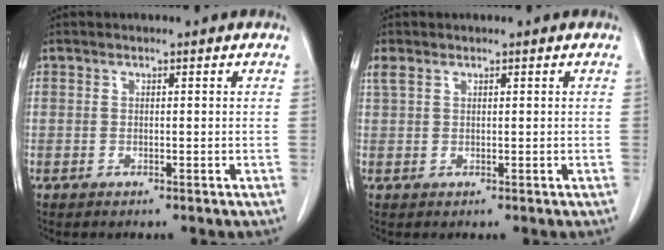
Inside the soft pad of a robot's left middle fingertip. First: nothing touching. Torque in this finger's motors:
{"motor_torque": [0.35, -0.40, 0.04, 0.03]}